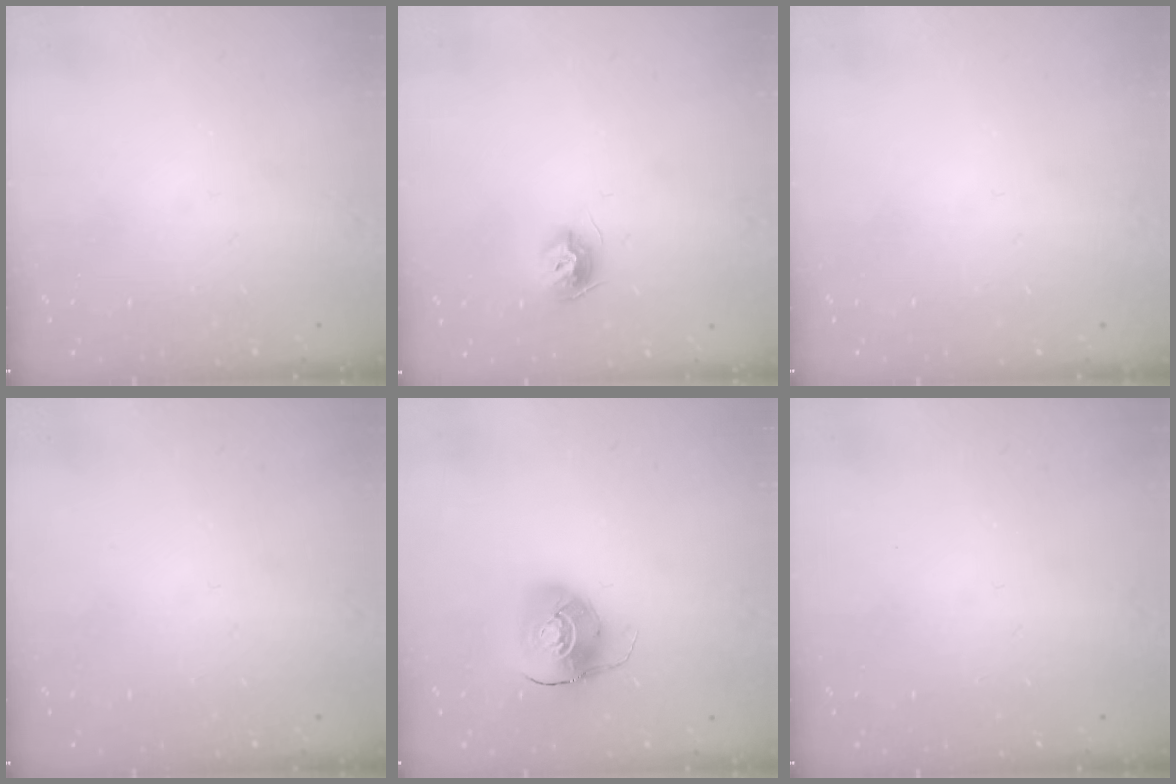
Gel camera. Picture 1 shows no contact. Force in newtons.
{"total": 8.1, "press": 8.1, "slide": 0.1}
{"total": 0.0}
{"total": 0.0}
{"total": 9.1, "press": 9.1, "slide": 0.5}
{"total": 0.0}